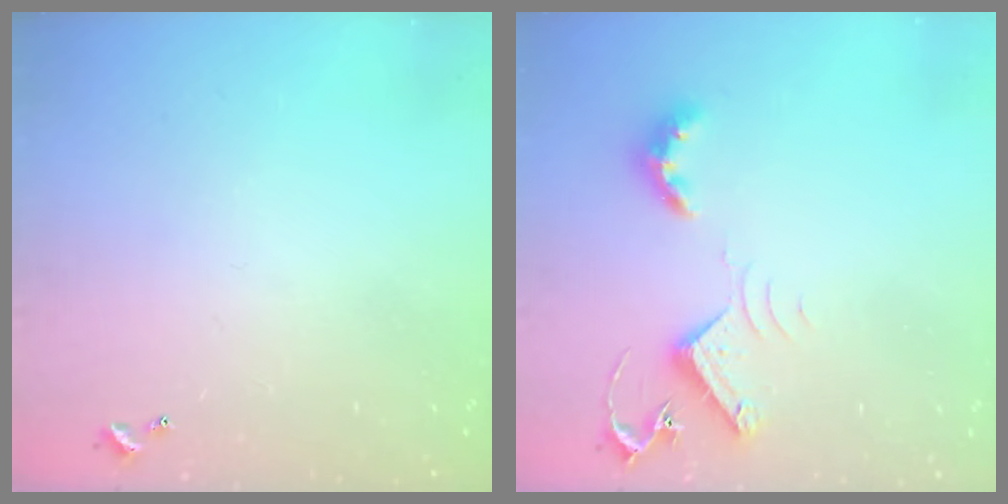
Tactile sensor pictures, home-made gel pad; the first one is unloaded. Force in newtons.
{"total": 8.8, "press": 8.7, "slide": 0.6}